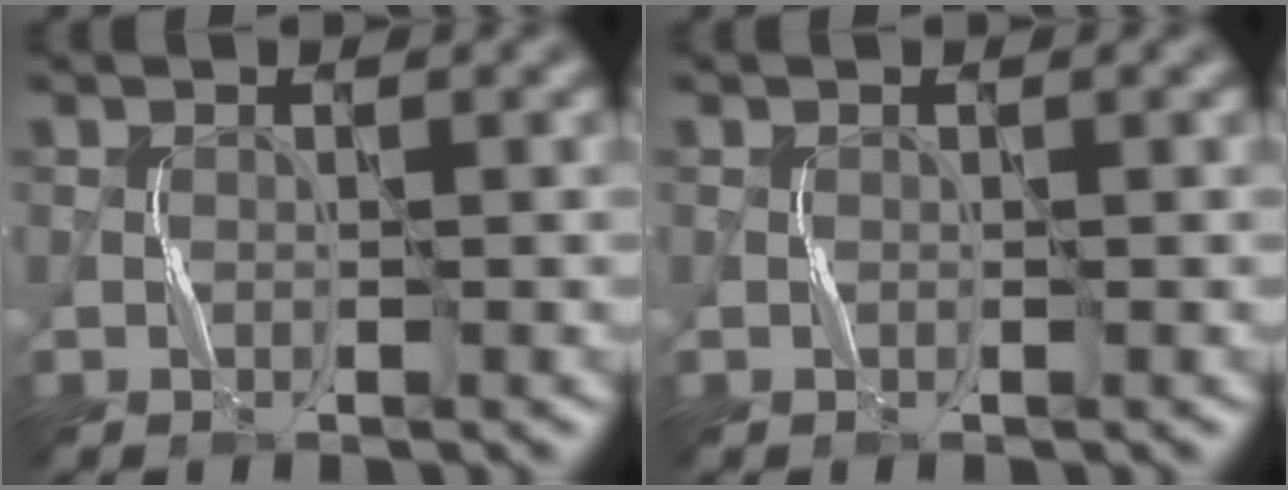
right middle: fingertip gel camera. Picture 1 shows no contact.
{"total": 0.0}